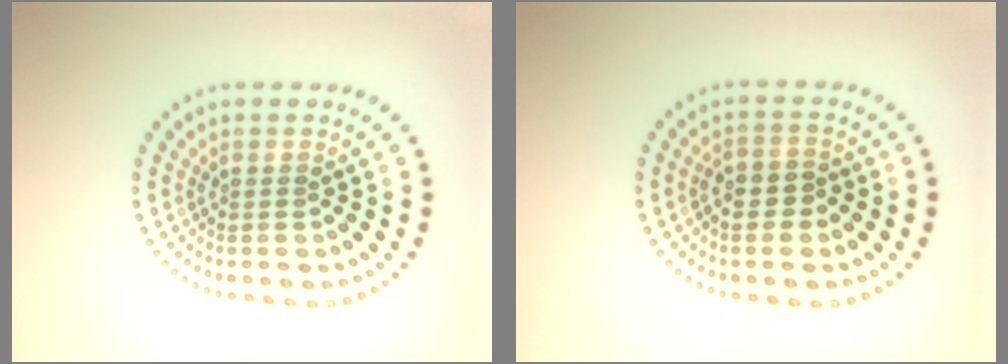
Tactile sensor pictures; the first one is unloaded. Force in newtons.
{"total": 2.3, "press": 2.1, "slide": 0.9}